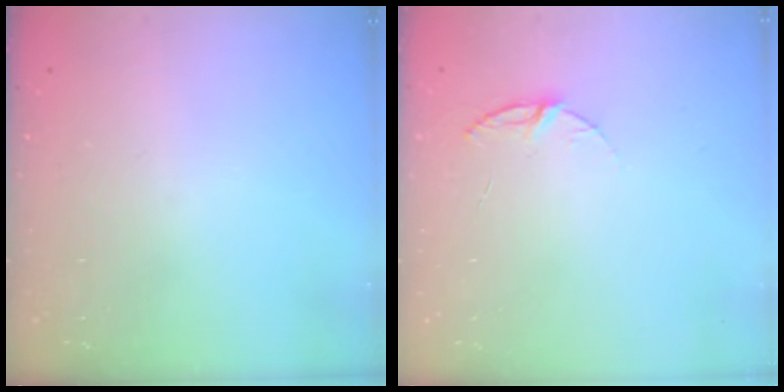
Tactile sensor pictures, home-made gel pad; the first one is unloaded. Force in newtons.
{"total": 5.9, "press": 5.8, "slide": 0.6}